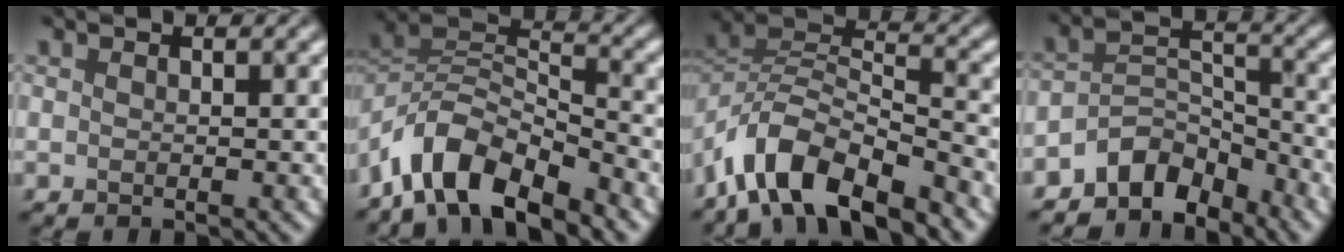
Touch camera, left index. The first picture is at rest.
{"total": 7.8, "force": [-6.6, 2.3, 3.5], "torque": [-0.056, -0.001, -0.117]}
{"total": 8.8, "force": [-7.2, 2.9, 4.1], "torque": [-0.070, -0.004, -0.128]}
{"total": 5.6, "force": [-5.1, 2.0, 1.1], "torque": [-0.008, 0.003, -0.083]}